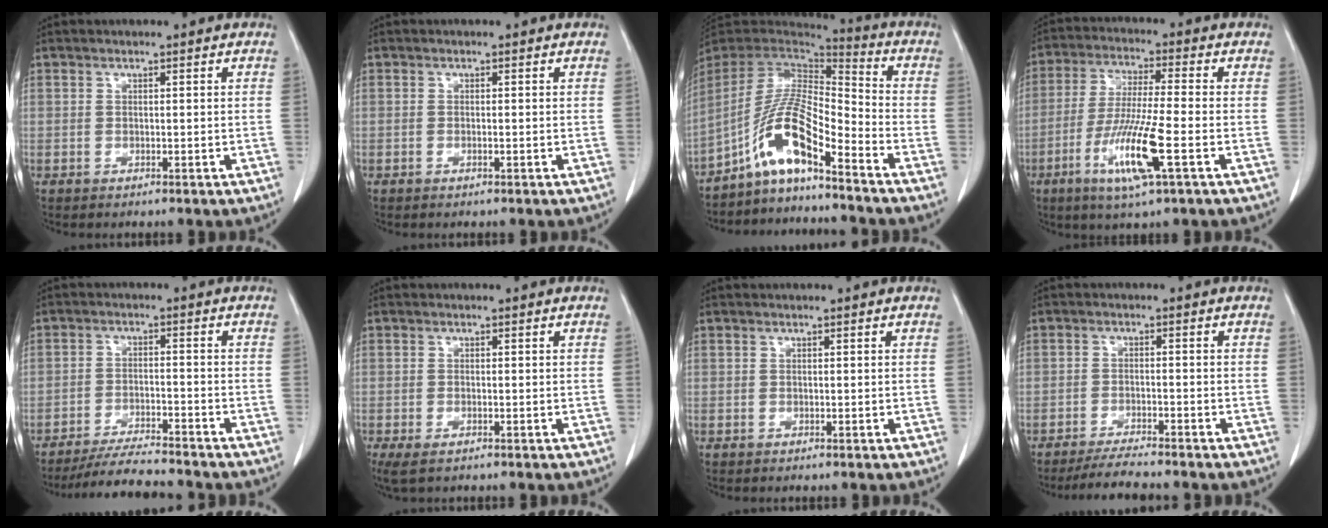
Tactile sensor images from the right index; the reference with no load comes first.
{"total": 0.0}
{"total": 11.1, "force": [-7.1, 1.5, 8.4], "torque": [-0.166, 0.013, -0.134]}
{"total": 11.3, "force": [-4.2, 0.1, 10.5], "torque": [-0.204, -0.020, -0.081]}
{"total": 7.9, "force": [-7.5, 0.2, 2.5], "torque": [-0.036, -0.015, -0.129]}
{"total": 3.3, "force": [-2.1, 1.2, 2.3], "torque": [-0.044, -0.009, -0.032]}
{"total": 0.0}
{"total": 4.1, "force": [-4.0, 0.2, 1.2], "torque": [-0.019, -0.015, -0.070]}